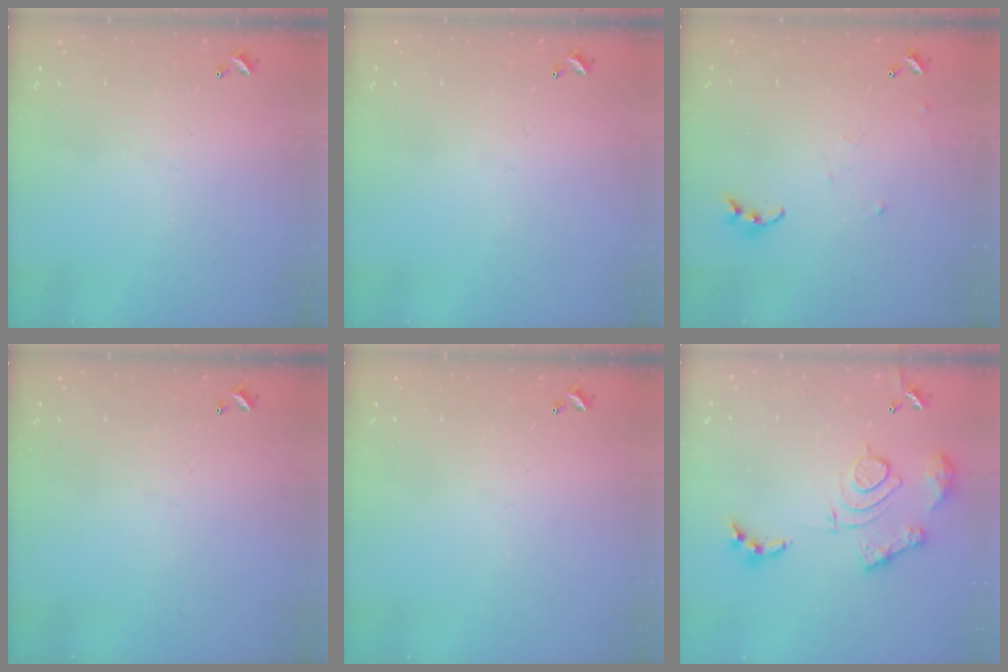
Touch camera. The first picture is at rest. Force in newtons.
{"total": 0.0}
{"total": 5.7, "press": 5.6, "slide": 0.6}
{"total": 0.0}
{"total": 0.0}
{"total": 14.5, "press": 14.4, "slide": 1.3}